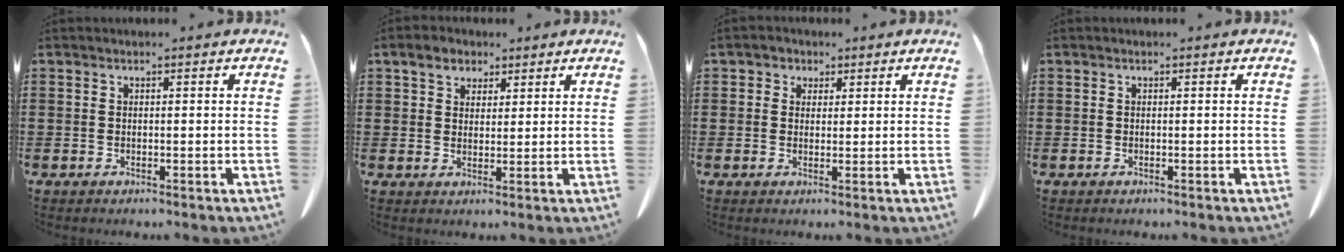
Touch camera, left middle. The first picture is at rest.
{"total": 4.0, "force": [2.8, 2.4, 1.5], "torque": [-0.034, 0.007, 0.051]}
{"total": 1.8, "force": [1.2, 1.3, 0.1], "torque": [-0.010, 0.007, 0.022]}
{"total": 0.0}